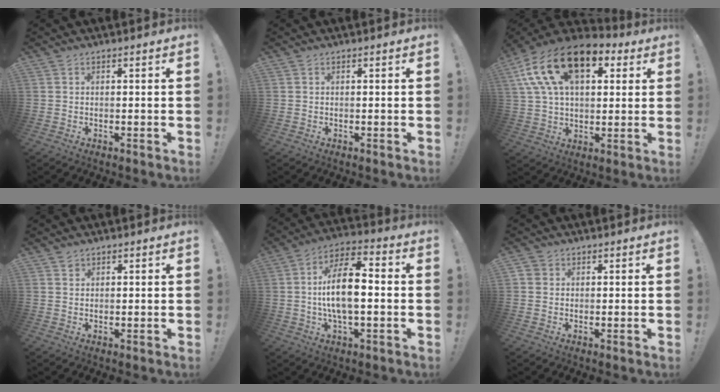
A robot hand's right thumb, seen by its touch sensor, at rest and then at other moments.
{"total": 0.0}
{"total": 21.4, "force": [9.5, 12.2, 14.8], "torque": [-0.263, -0.034, 0.168]}
{"total": 1.0, "force": [0.7, 0.7, 0.2], "torque": [0.000, -0.001, 0.014]}
{"total": 13.7, "force": [-0.8, 5.6, 12.4], "torque": [-0.230, 0.011, -0.020]}
{"total": 1.7, "force": [0.6, 1.6, 0.4], "torque": [-0.017, 0.006, 0.012]}